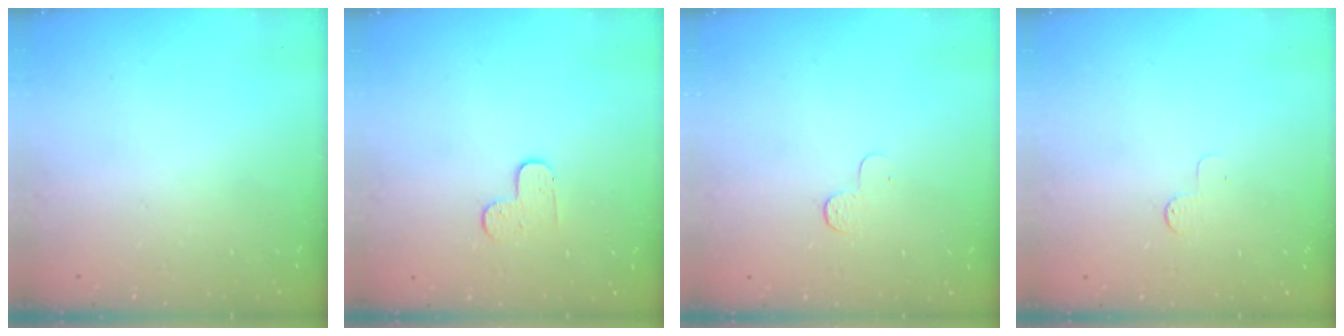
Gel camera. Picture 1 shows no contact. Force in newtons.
{"total": 4.3, "press": 4.3, "slide": 0.4}
{"total": 3.9, "press": 3.9, "slide": 0.4}
{"total": 2.6, "press": 2.6, "slide": 0.3}